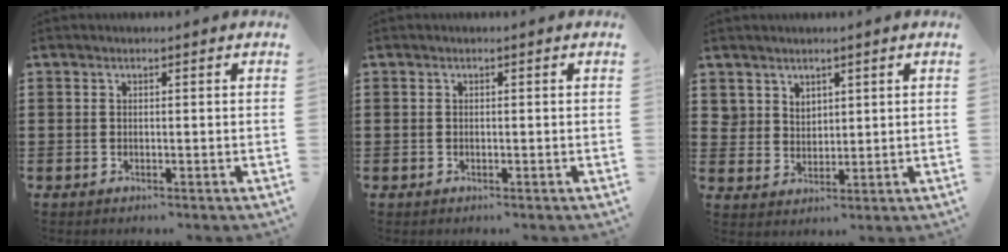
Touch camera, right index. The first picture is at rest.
{"total": 0.0}
{"total": 3.7, "force": [2.8, 2.4, 0.3], "torque": [-0.018, 0.003, 0.055]}